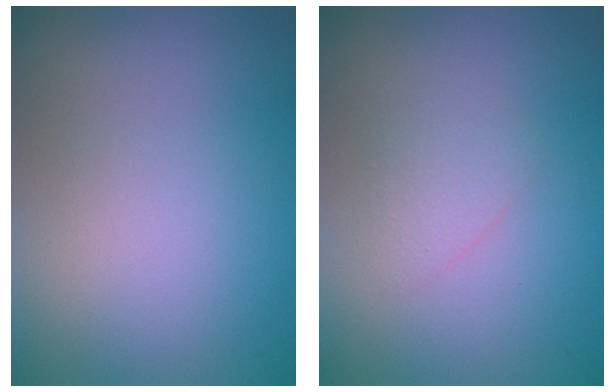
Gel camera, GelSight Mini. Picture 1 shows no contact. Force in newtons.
{"total": 1.4, "press": 1.4, "slide": 0.2}